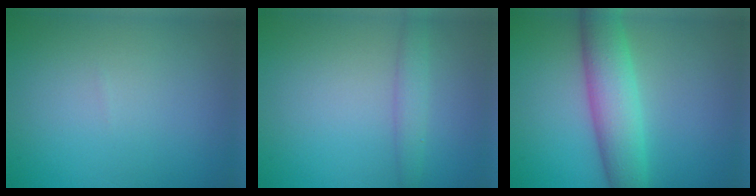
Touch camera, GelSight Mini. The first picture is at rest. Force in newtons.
{"total": 1.8, "press": 1.8, "slide": 0.1}
{"total": 5.8, "press": 5.8, "slide": 0.1}